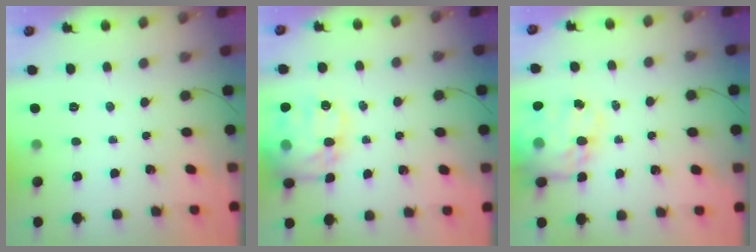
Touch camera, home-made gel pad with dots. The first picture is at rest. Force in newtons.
{"total": 18.4, "press": 18.3, "slide": 2.3}
{"total": 19.2, "press": 18.7, "slide": 4.6}